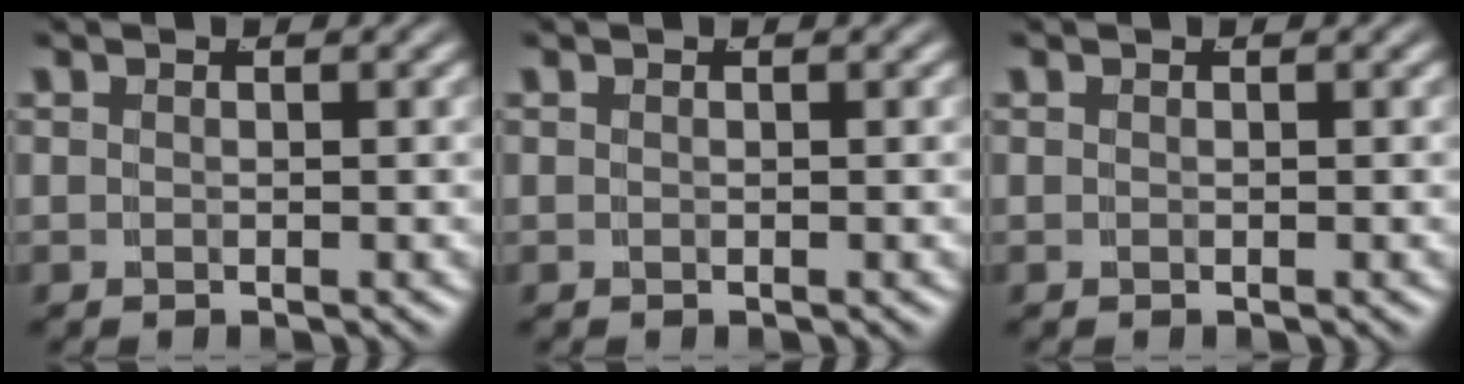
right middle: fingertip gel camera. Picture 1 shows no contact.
{"total": 0.0}
{"total": 0.0}